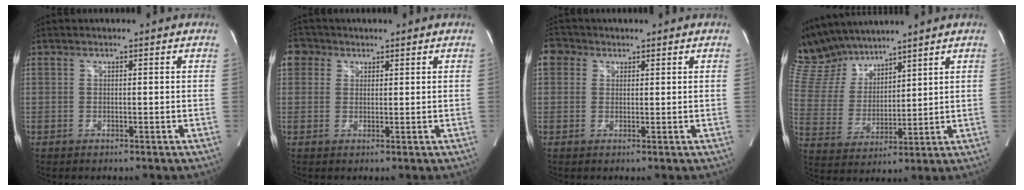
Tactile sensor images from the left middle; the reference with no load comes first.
{"total": 3.5, "force": [1.6, 3.0, 0.6], "torque": [-0.012, 0.014, 0.029]}
{"total": 3.5, "force": [1.5, 3.0, 0.9], "torque": [-0.021, 0.015, 0.028]}
{"total": 11.4, "force": [10.4, 3.6, 2.8], "torque": [-0.076, 0.020, 0.217]}